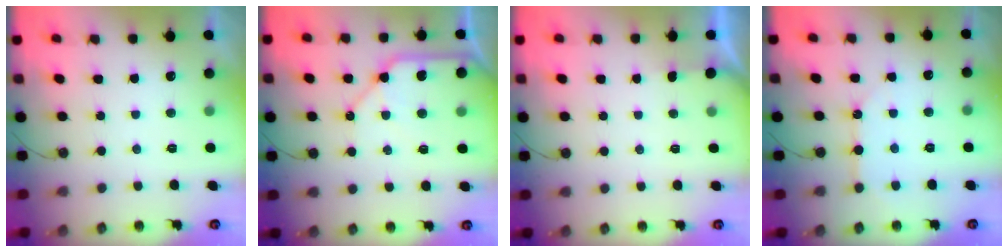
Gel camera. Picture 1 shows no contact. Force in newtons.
{"total": 10.4, "press": 10.4, "slide": 1.2}
{"total": 1.3, "press": 1.2, "slide": 0.2}
{"total": 6.8, "press": 6.8, "slide": 0.6}